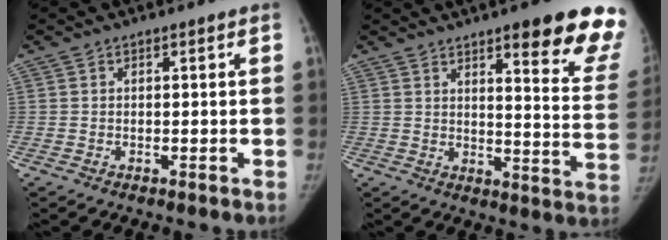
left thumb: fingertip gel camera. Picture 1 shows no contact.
{"total": 17.8, "force": [11.9, 3.0, 12.9], "torque": [-0.133, -0.065, 0.142]}